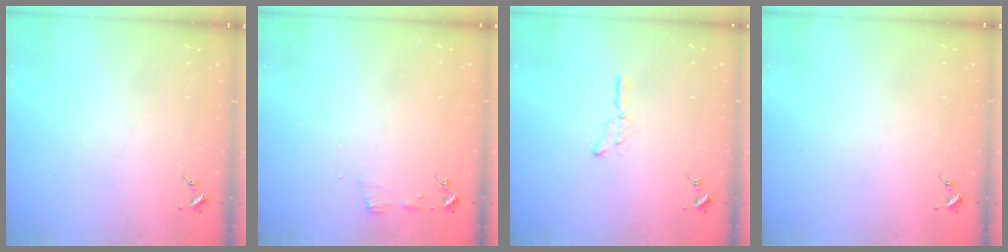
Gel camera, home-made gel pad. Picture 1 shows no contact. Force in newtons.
{"total": 4.2, "press": 4.2, "slide": 0.5}
{"total": 2.9, "press": 2.9, "slide": 0.3}
{"total": 0.0}